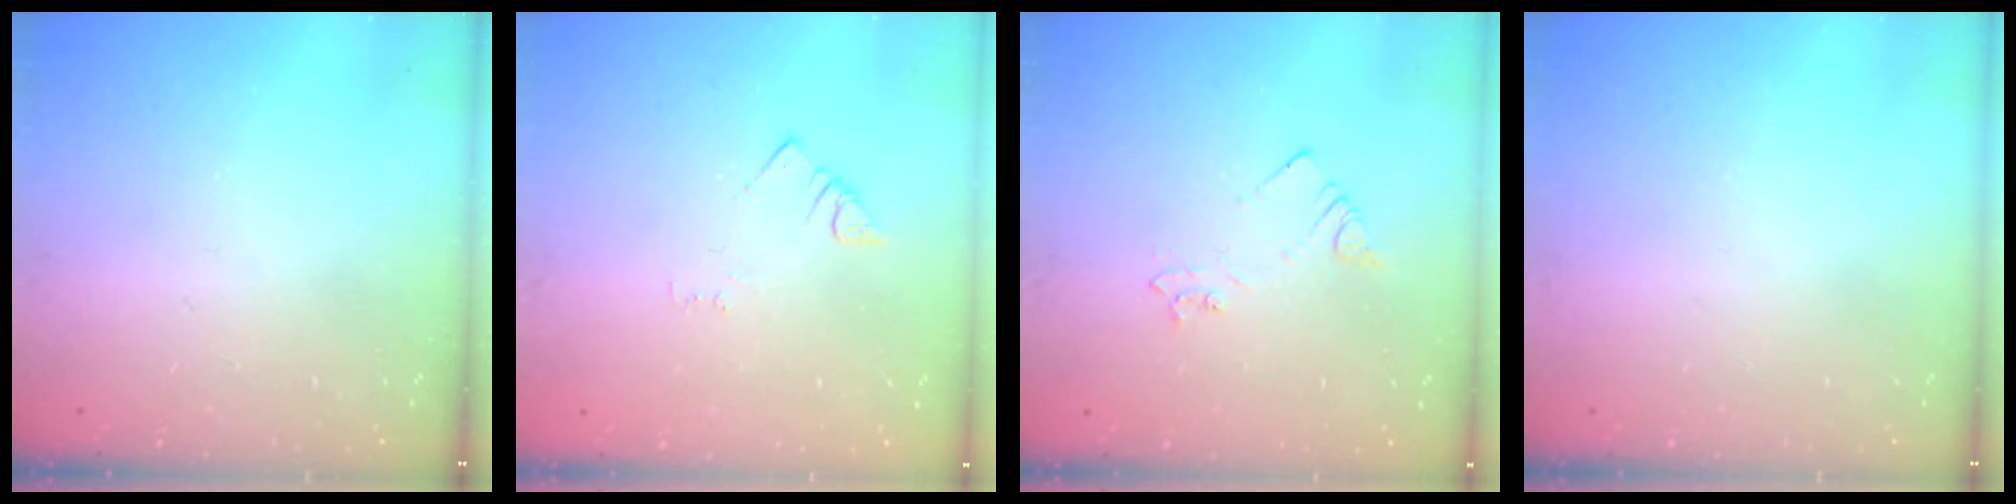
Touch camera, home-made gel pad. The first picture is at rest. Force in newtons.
{"total": 1.5, "press": 1.5, "slide": 0.3}
{"total": 2.5, "press": 2.5, "slide": 0.3}
{"total": 0.0}